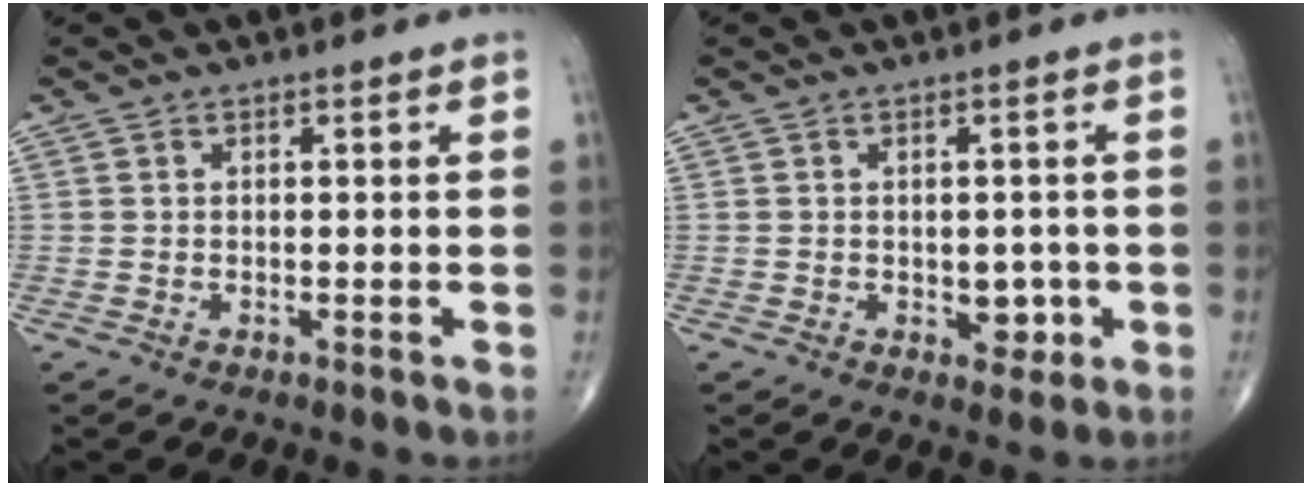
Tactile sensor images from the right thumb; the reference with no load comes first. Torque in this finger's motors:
{"motor_torque": [2.61, 2.40, 0.17, -0.33, -0.01]}